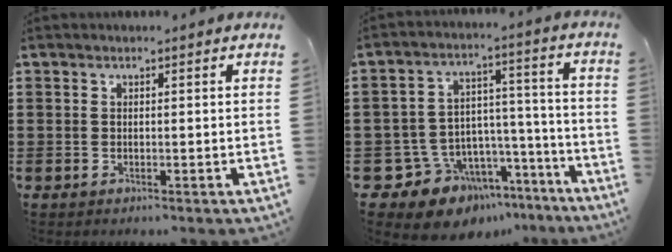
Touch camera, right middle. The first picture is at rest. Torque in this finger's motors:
{"motor_torque": [0.16, -0.13, 0.36, 0.02]}